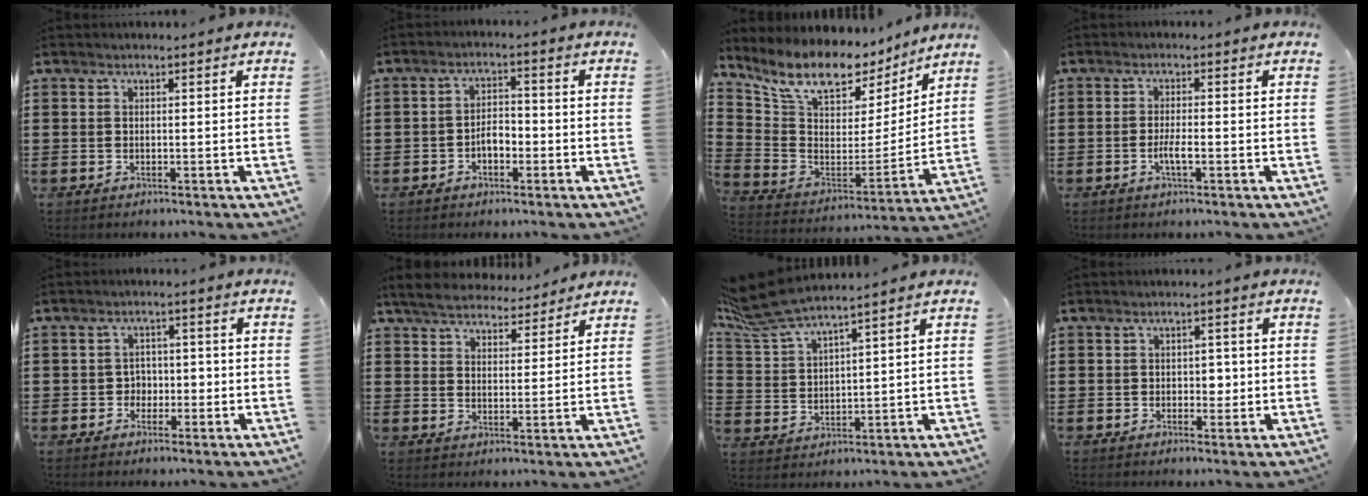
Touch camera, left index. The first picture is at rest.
{"total": 3.1, "force": [-1.5, 1.5, 2.2], "torque": [-0.043, 0.006, -0.030]}
{"total": 11.6, "force": [9.4, 4.5, 5.2], "torque": [-0.135, -0.061, 0.163]}
{"total": 2.8, "force": [-1.0, 0.6, 2.6], "torque": [-0.053, -0.002, -0.020]}
{"total": 2.9, "force": [-0.9, 2.5, 1.1], "torque": [-0.033, 0.004, -0.024]}
{"total": 5.5, "force": [5.1, 1.4, 1.6], "torque": [-0.052, -0.015, 0.092]}
{"total": 7.4, "force": [6.4, 1.1, 3.6], "torque": [-0.109, -0.030, 0.110]}
{"total": 2.7, "force": [-0.1, 1.7, 2.1], "torque": [-0.035, 0.002, -0.007]}